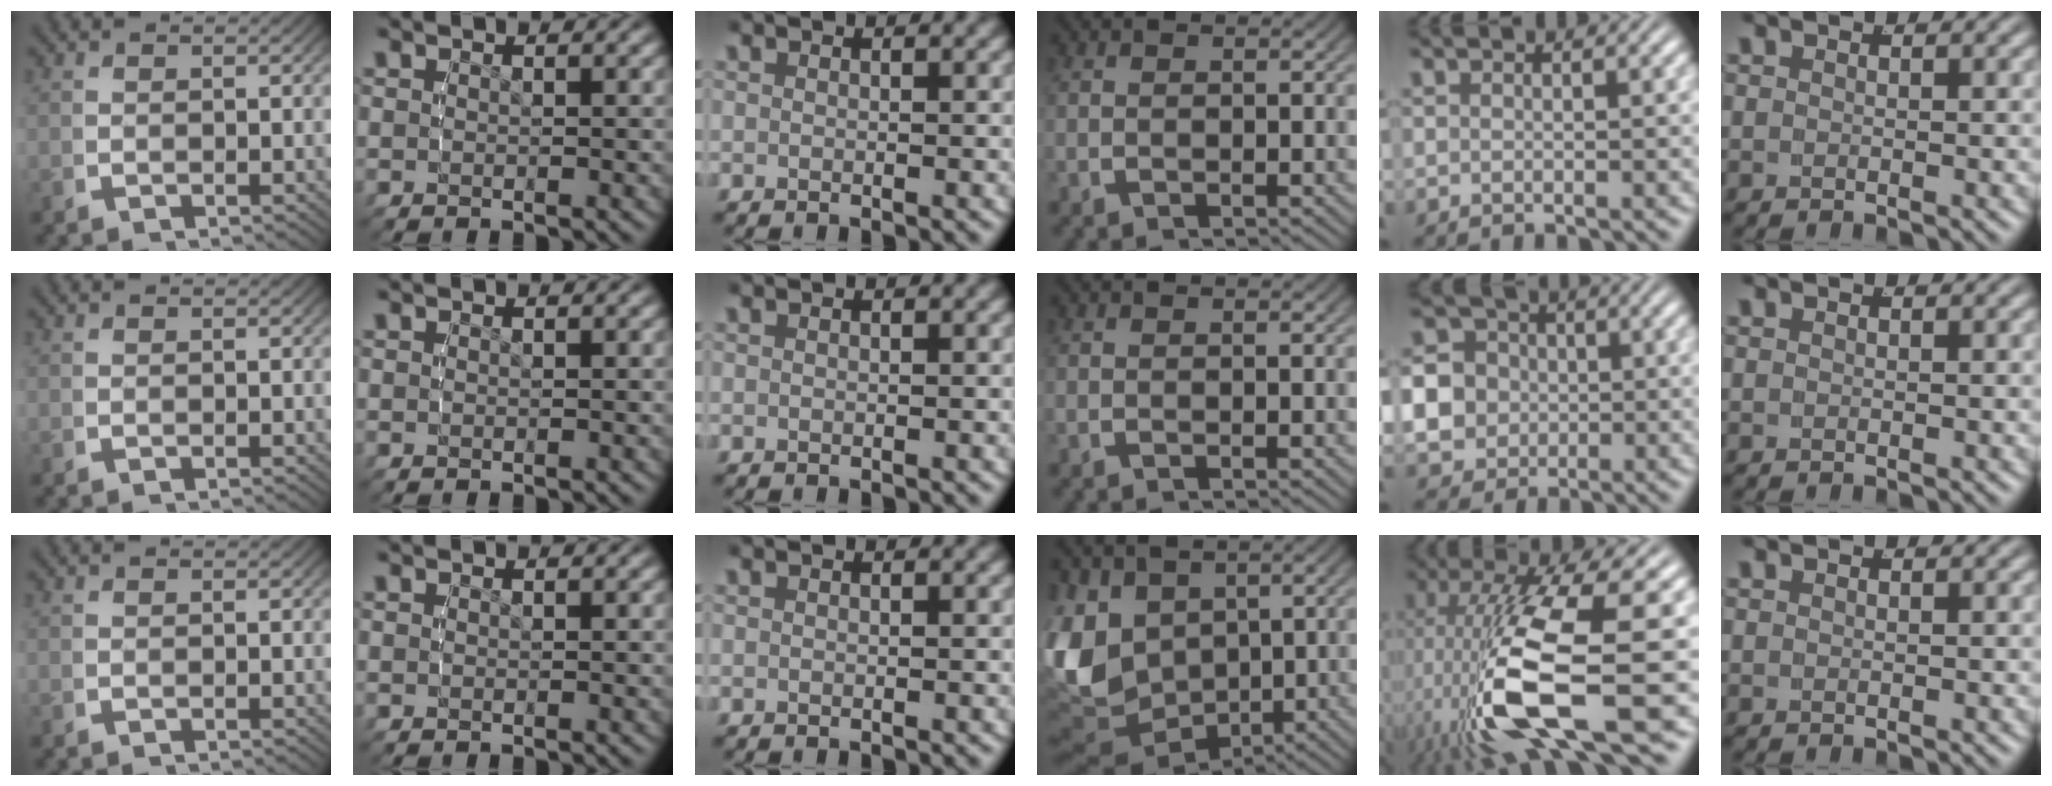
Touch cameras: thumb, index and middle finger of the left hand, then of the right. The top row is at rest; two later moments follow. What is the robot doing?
{"motion": "lift_and_place", "object": "pen"}